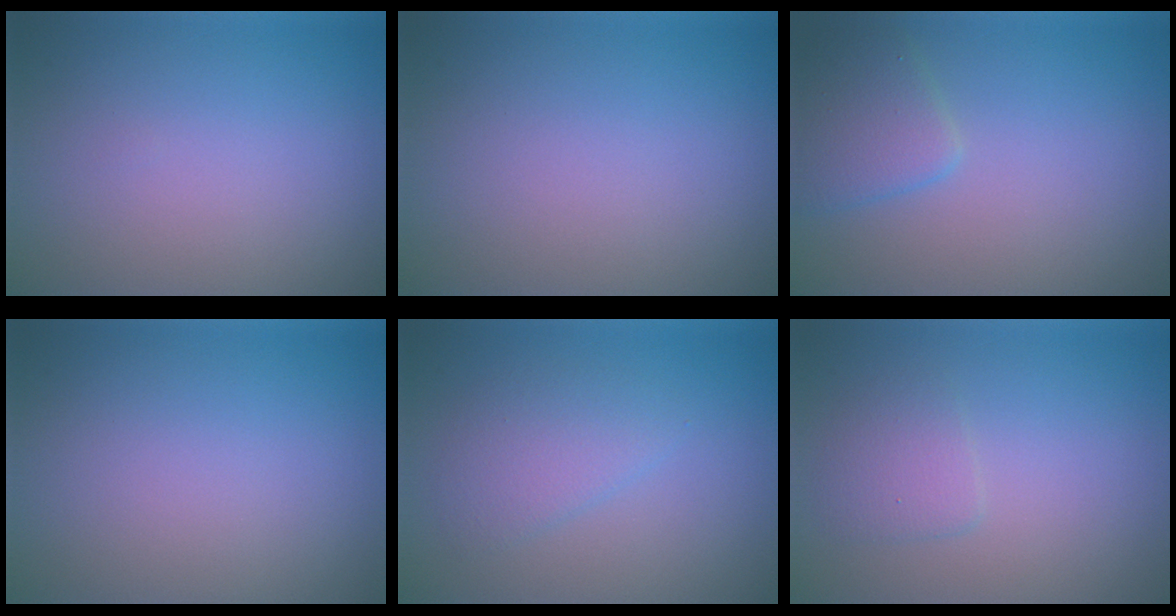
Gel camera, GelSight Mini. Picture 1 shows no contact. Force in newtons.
{"total": 0.0}
{"total": 2.8, "press": 2.8, "slide": 0.1}
{"total": 0.0}
{"total": 2.3, "press": 2.3, "slide": 0.1}
{"total": 1.6, "press": 1.6, "slide": 0.1}